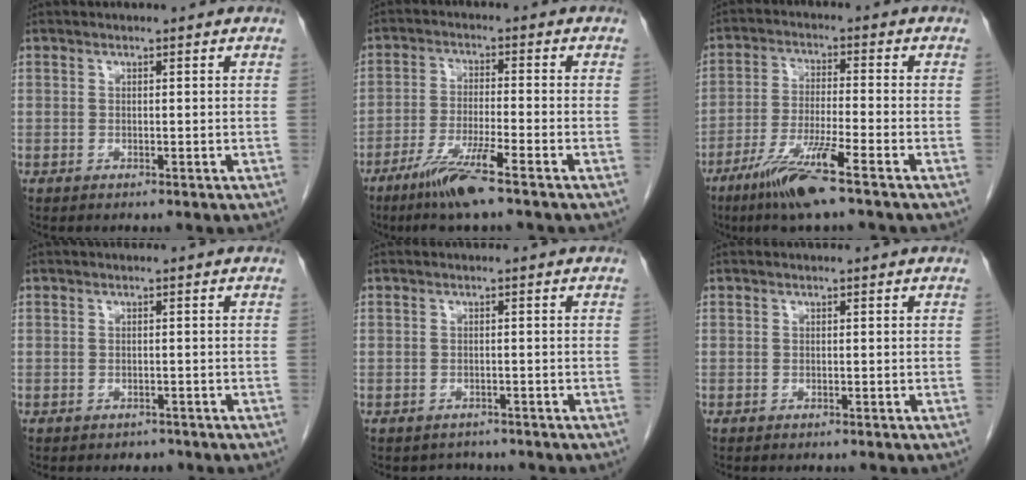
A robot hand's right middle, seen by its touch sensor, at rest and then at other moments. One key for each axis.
{"total": 7.9, "fx": -5.3, "fy": -0.4, "fz": 5.9, "tx": -0.117, "ty": -0.024, "tz": -0.103}
{"total": 9.6, "fx": -6.2, "fy": -0.4, "fz": 7.3, "tx": -0.148, "ty": -0.028, "tz": -0.118}
{"total": 1.3, "fx": -1.0, "fy": 0.8, "fz": 0.0, "tx": -0.002, "ty": 0.002, "tz": -0.015}
{"total": 2.0, "fx": -1.6, "fy": 1.0, "fz": -0.3, "tx": -0.001, "ty": 0.000, "tz": -0.026}
{"total": 0.0}